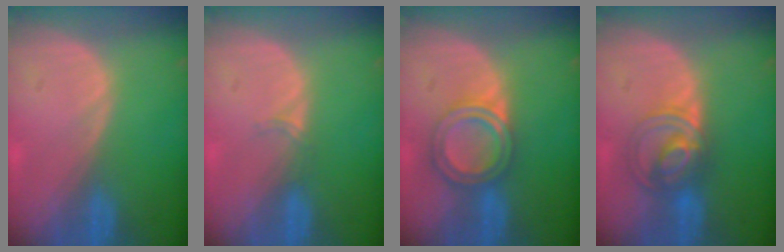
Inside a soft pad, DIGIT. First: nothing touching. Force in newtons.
{"total": 1.3, "press": 1.0, "slide": 0.9}
{"total": 5.9, "press": 5.4, "slide": 2.4}
{"total": 6.1, "press": 6.0, "slide": 1.1}